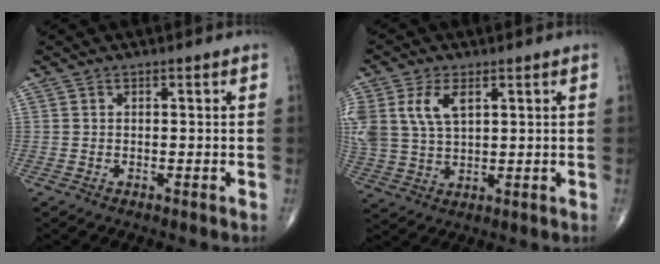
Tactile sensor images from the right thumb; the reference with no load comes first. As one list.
[{"total": 10.3, "force": [3.7, 5.9, 7.5], "torque": [-0.166, -0.002, 0.079]}]